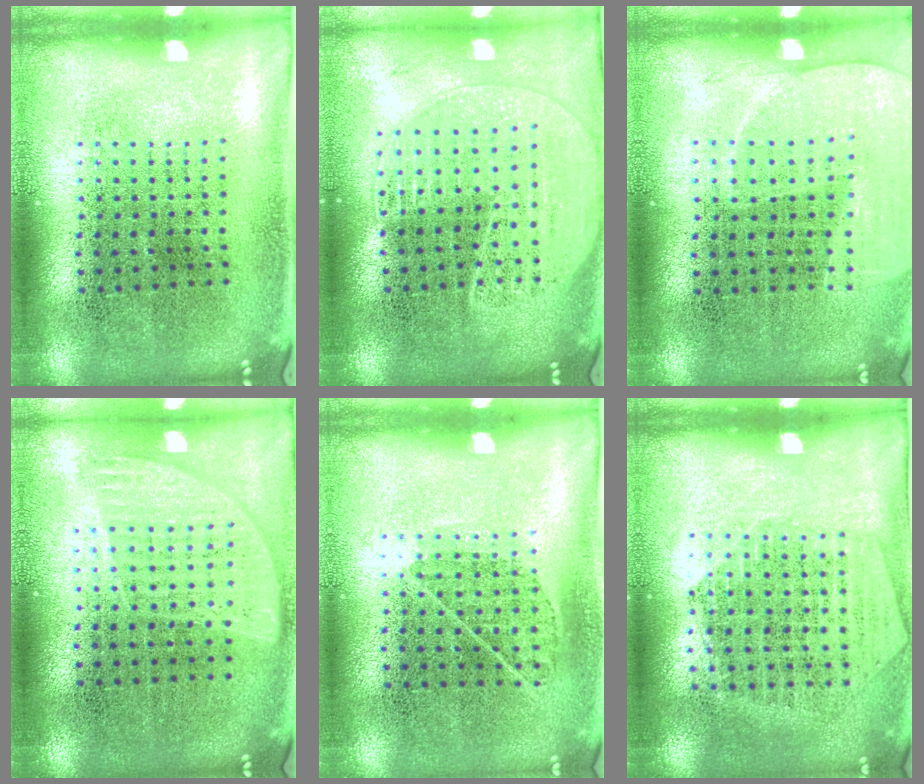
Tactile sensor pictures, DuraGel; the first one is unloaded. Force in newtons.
{"total": 1.9, "press": 1.7, "slide": 0.8}
{"total": 1.5, "press": 1.4, "slide": 0.3}
{"total": 0.8, "press": 0.8, "slide": 0.2}
{"total": 0.8, "press": 0.6, "slide": 0.5}
{"total": 1.4, "press": 1.3, "slide": 0.4}